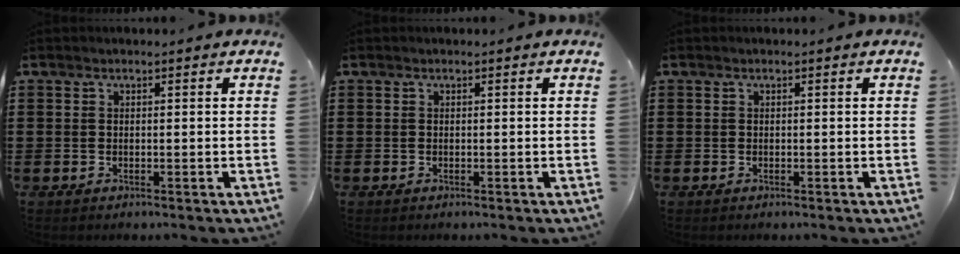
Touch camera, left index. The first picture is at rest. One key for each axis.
{"total": 0.0}
{"total": 0.0}